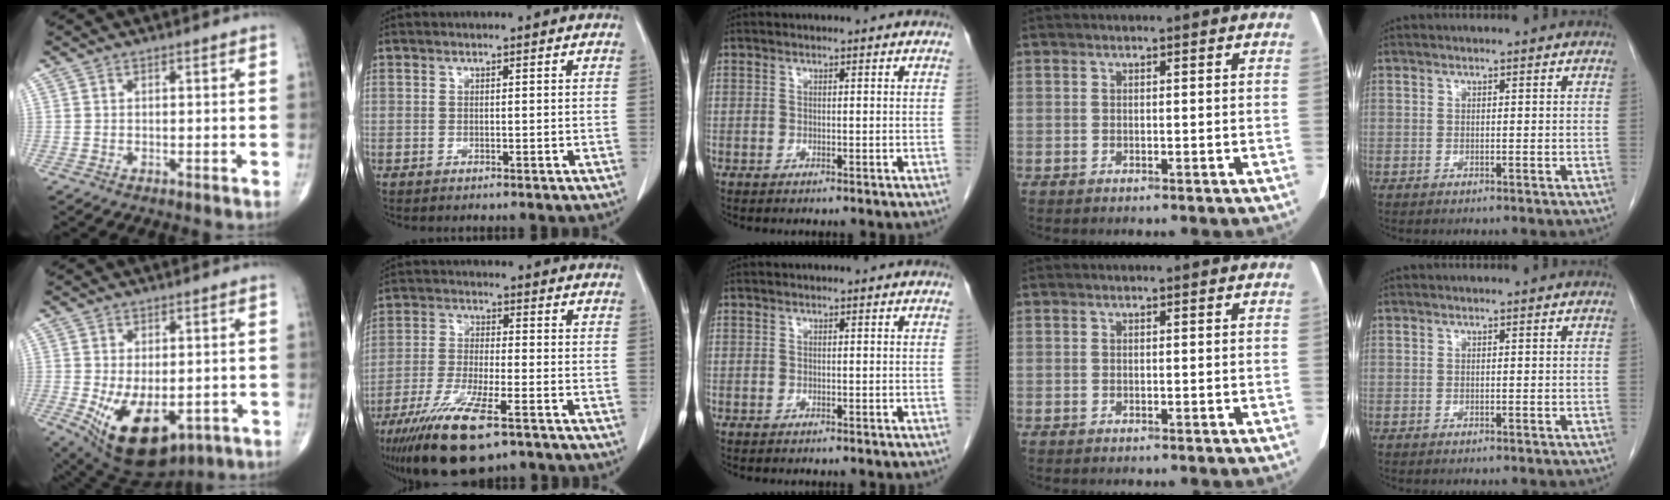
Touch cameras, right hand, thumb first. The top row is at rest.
{"thumb": {"total": 14.5, "force": [-4.5, 8.2, 11.2], "torque": [-0.182, -0.012, -0.046]}, "index": {"total": 13.3, "force": [-8.6, 2.5, 9.8], "torque": [-0.189, -0.032, -0.150]}}